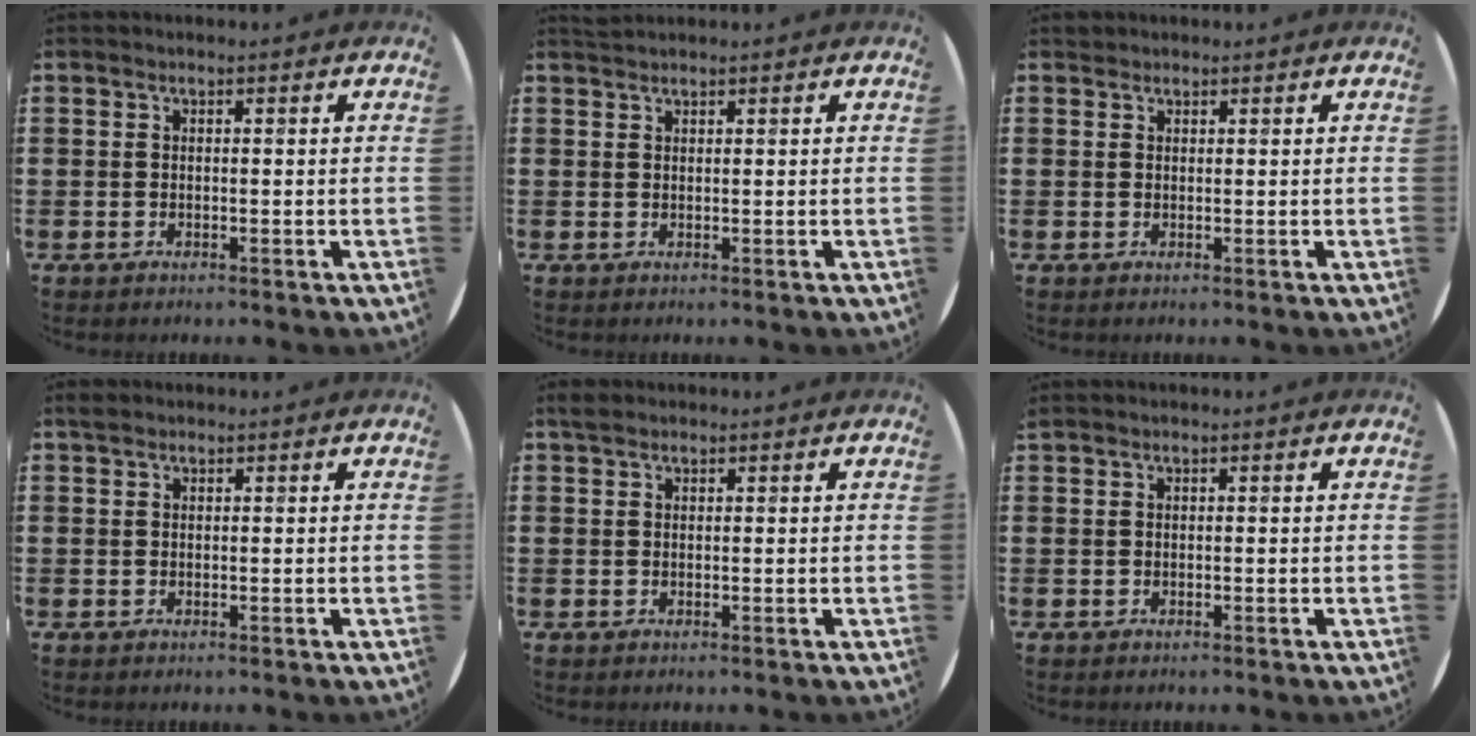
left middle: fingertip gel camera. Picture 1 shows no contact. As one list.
[{"total": 0.8, "force": [0.8, -0.1, -0.1], "torque": [-0.001, 0.000, 0.017]}, {"total": 0.6, "force": [0.5, 0.2, 0.0], "torque": [0.008, -0.001, 0.009]}, {"total": 0.8, "force": [0.7, 0.4, 0.2], "torque": [0.003, 0.000, 0.011]}, {"total": 1.1, "force": [1.0, 0.5, 0.3], "torque": [0.000, 0.001, 0.016]}, {"total": 0.0}]